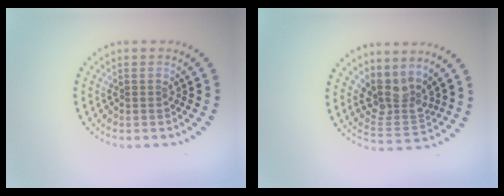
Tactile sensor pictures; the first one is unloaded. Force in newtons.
{"total": 3.5, "press": 2.7, "slide": 2.2}